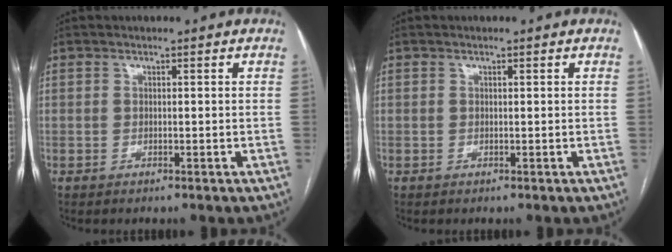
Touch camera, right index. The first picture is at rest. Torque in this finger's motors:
{"motor_torque": [0.08, 0.12, -0.02, 0.01]}